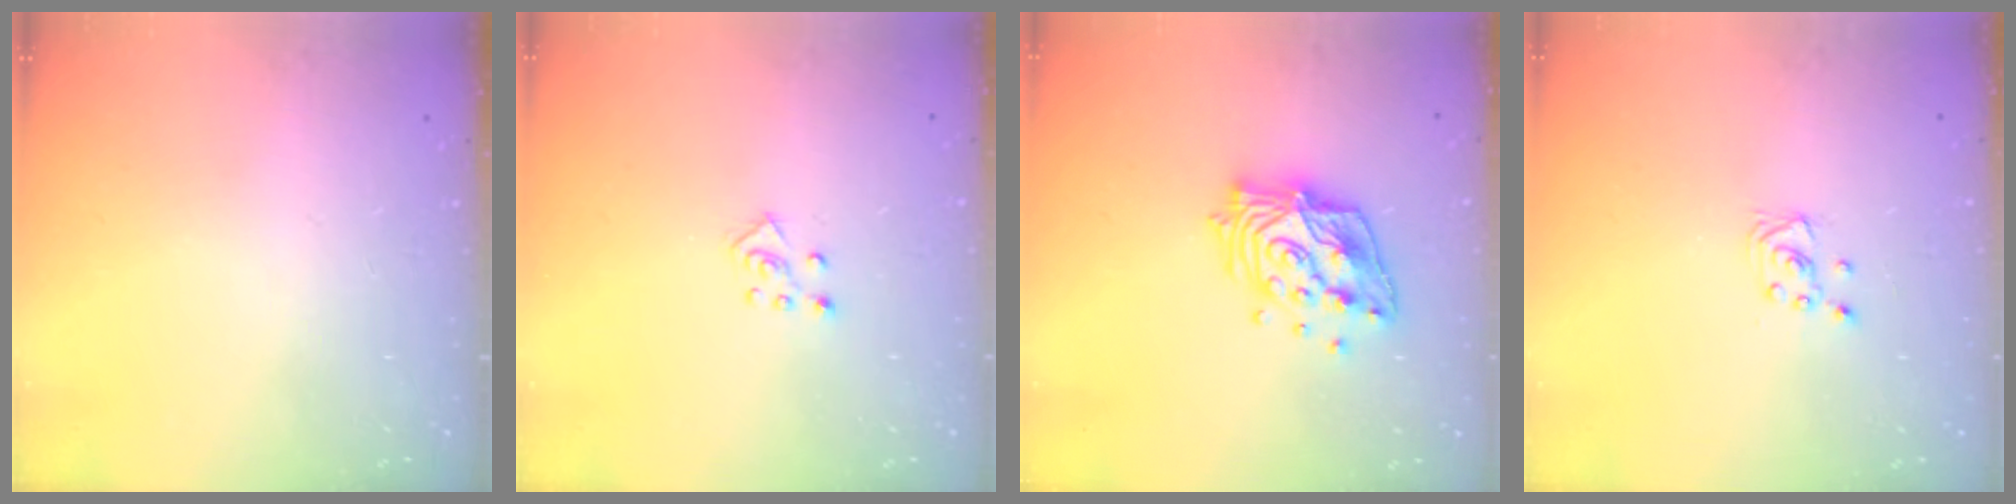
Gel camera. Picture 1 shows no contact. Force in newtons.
{"total": 5.0, "press": 4.9, "slide": 0.4}
{"total": 15.5, "press": 15.5, "slide": 1.2}
{"total": 2.3, "press": 2.3, "slide": 0.2}